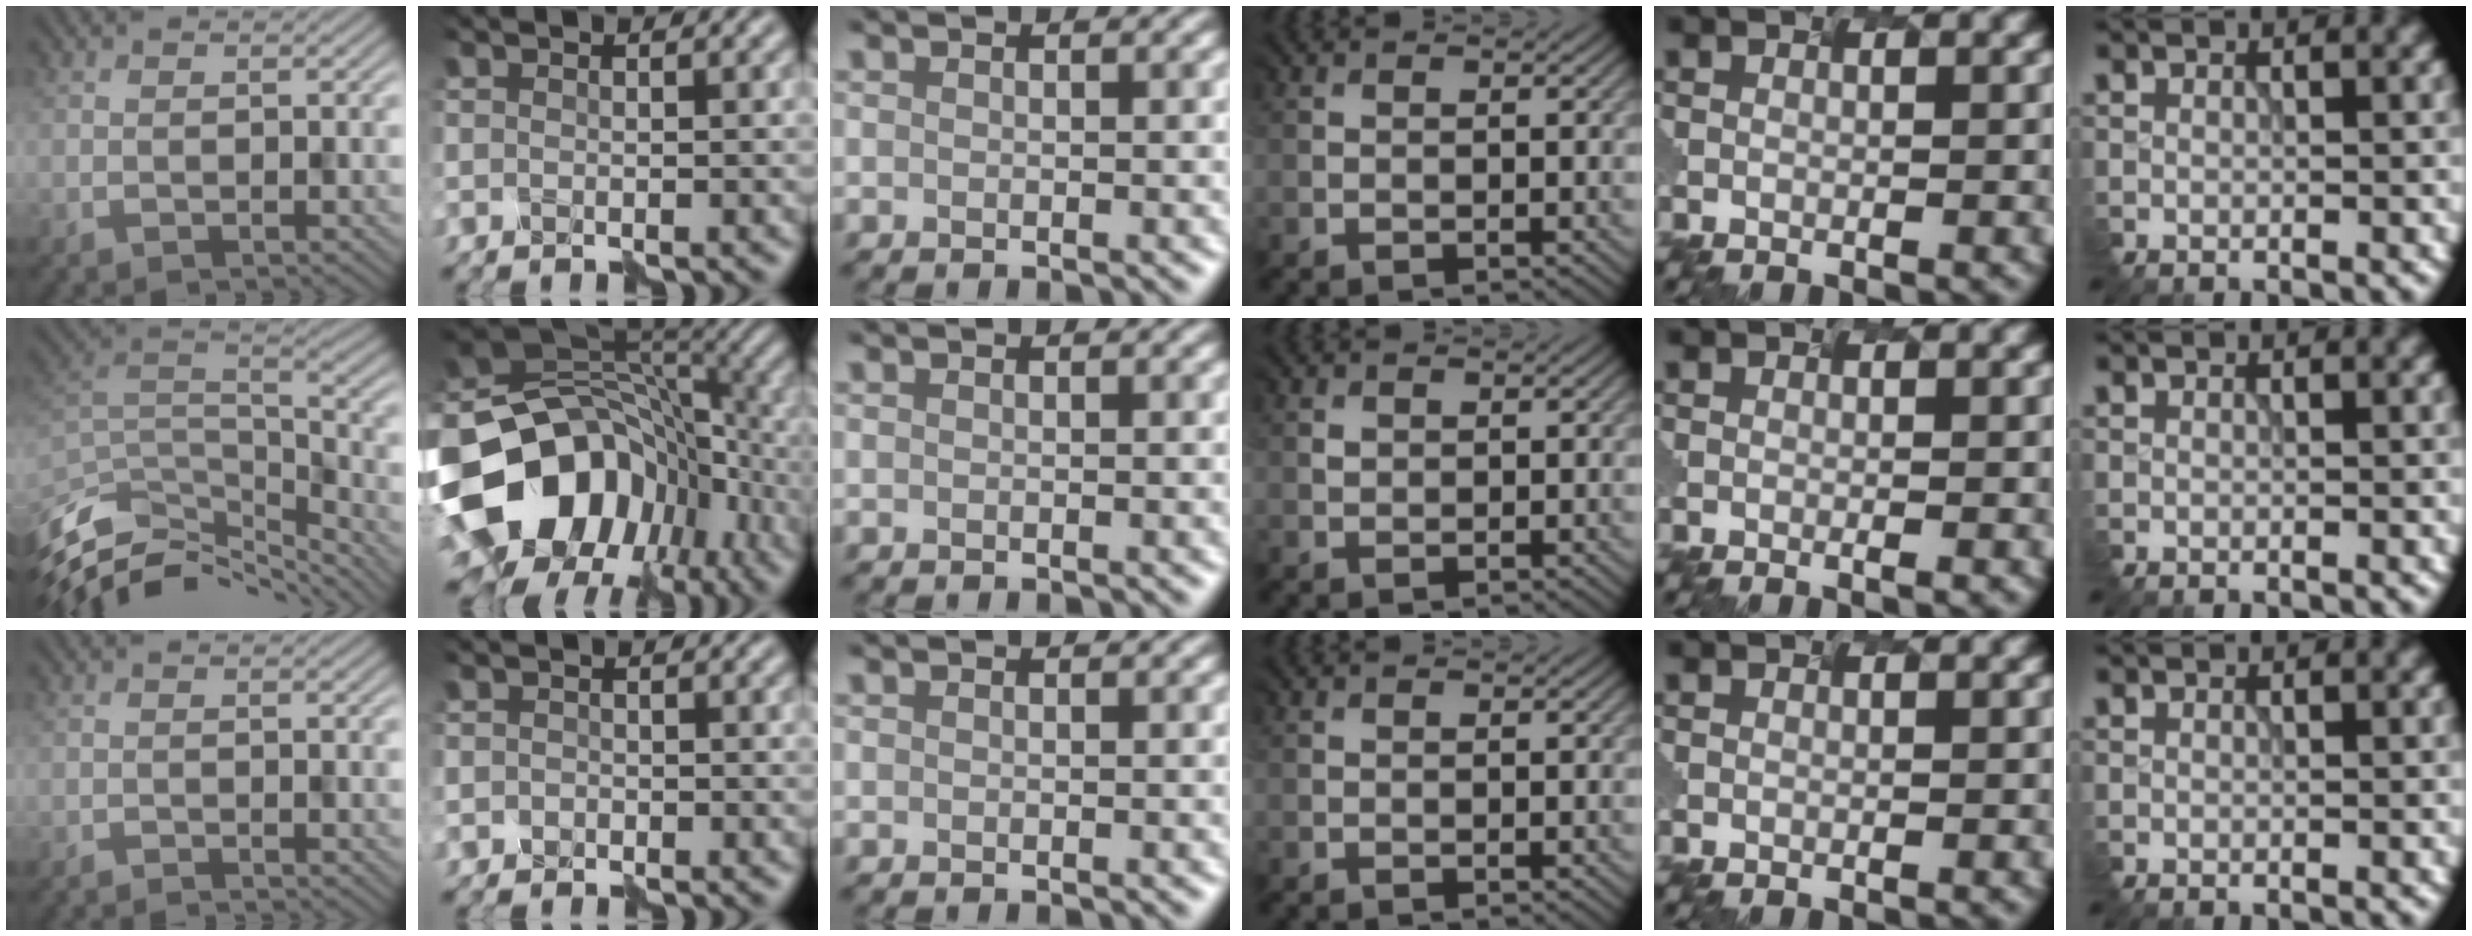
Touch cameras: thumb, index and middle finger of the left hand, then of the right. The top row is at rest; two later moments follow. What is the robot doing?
{"motion": "disassemble", "object": "puzzle pieces"}